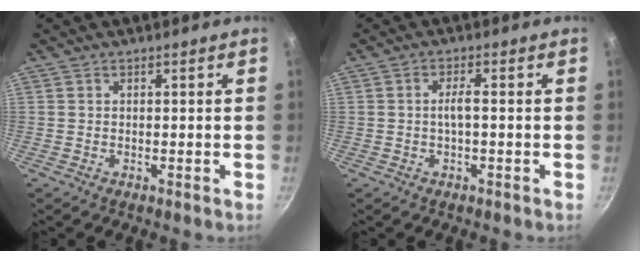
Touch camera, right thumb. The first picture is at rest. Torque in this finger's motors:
{"motor_torque": [-0.15, 0.30, 0.74, 0.33, 0.23]}